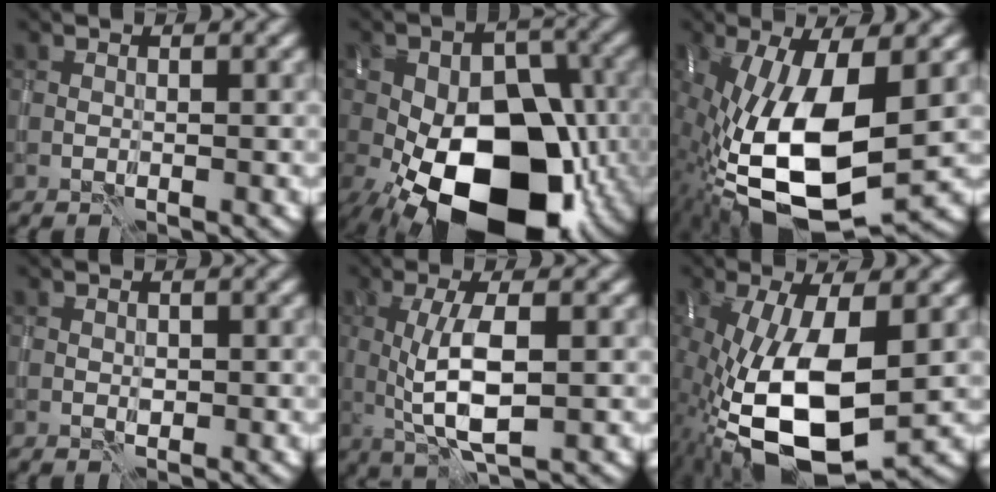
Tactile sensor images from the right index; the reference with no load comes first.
{"total": 19.3, "force": [-7.6, 11.2, 13.8], "torque": [-0.208, -0.014, -0.114]}
{"total": 16.1, "force": [-2.3, 7.8, 13.9], "torque": [-0.273, -0.030, -0.031]}
{"total": 0.6, "force": [0.0, 0.5, 0.4], "torque": [-0.008, -0.002, 0.002]}
{"total": 5.8, "force": [0.1, 1.7, 5.5], "torque": [-0.107, -0.005, 0.004]}
{"total": 14.3, "force": [-3.0, 6.6, 12.4], "torque": [-0.256, -0.034, -0.047]}